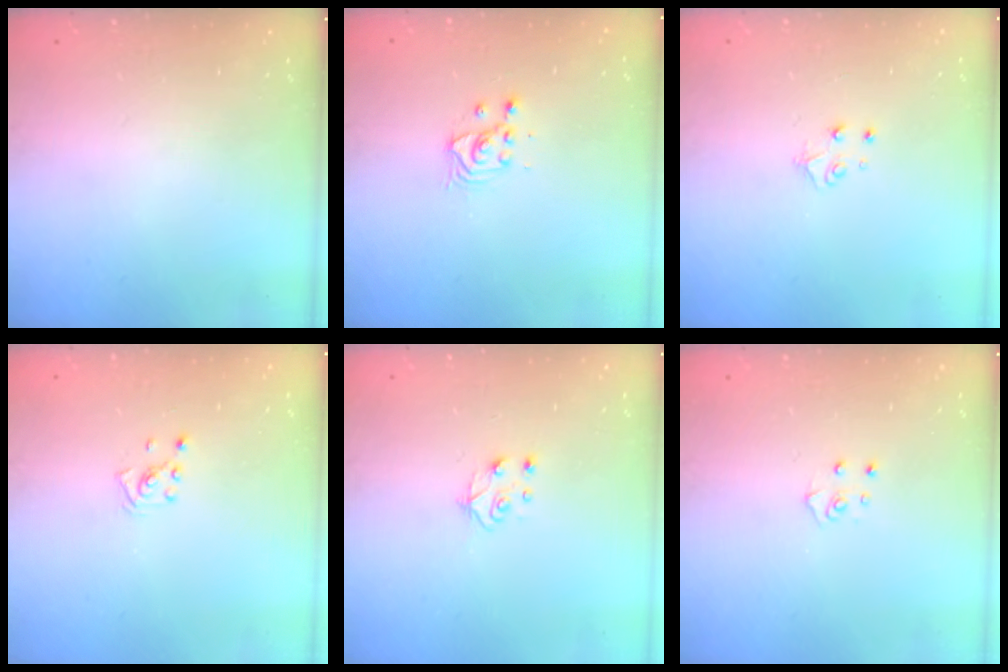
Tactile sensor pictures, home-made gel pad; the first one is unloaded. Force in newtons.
{"total": 3.6, "press": 3.6, "slide": 0.3}
{"total": 4.8, "press": 4.8, "slide": 0.5}
{"total": 2.0, "press": 2.0, "slide": 0.6}
{"total": 5.6, "press": 5.6, "slide": 0.5}
{"total": 4.6, "press": 4.6, "slide": 0.4}